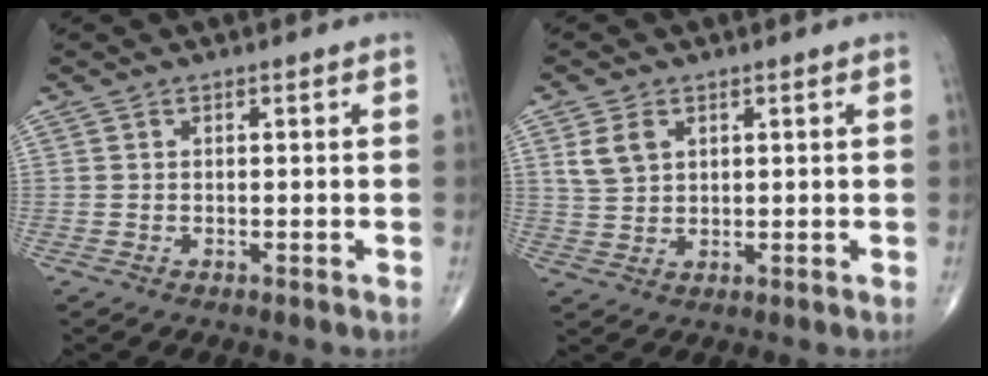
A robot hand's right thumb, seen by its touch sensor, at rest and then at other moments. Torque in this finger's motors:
{"motor_torque": [-0.34, 0.37, 0.11, 0.05, 0.04]}